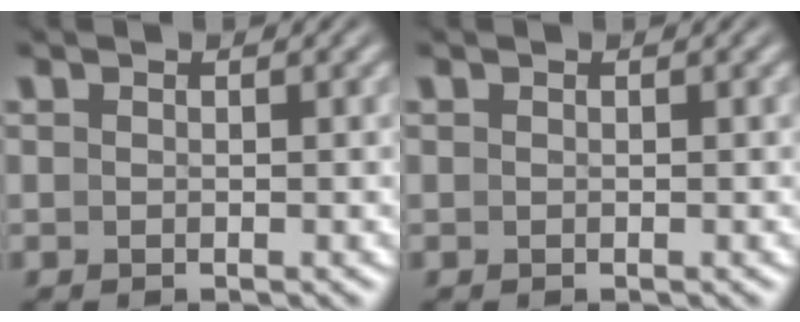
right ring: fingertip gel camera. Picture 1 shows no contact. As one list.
[{"total": 0.0}]